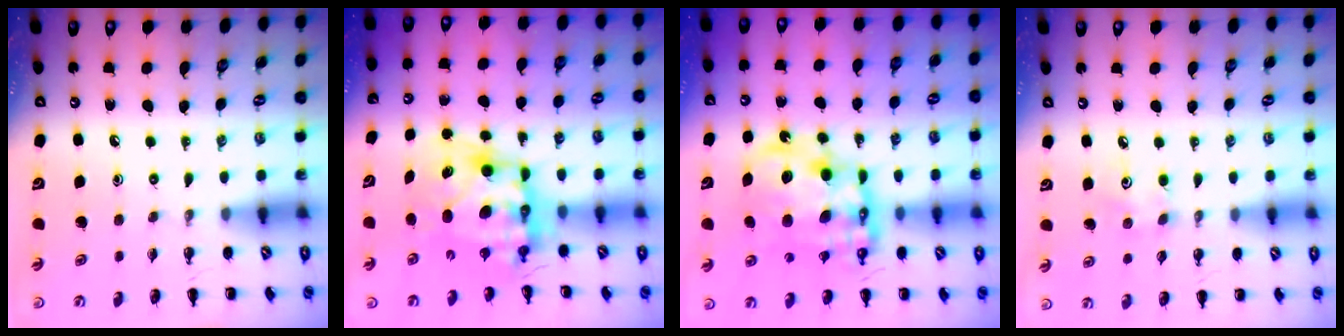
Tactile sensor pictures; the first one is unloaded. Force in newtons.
{"total": 10.2, "press": 9.9, "slide": 2.5}
{"total": 16.6, "press": 16.1, "slide": 3.9}
{"total": 4.0, "press": 3.9, "slide": 1.1}